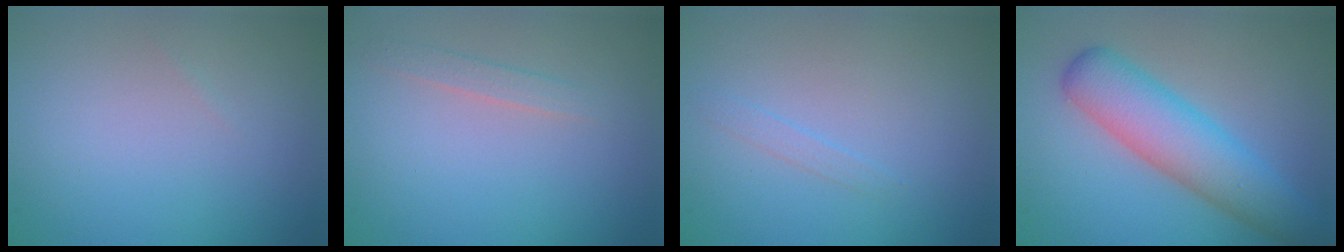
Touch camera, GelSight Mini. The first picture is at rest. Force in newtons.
{"total": 1.2, "press": 1.2, "slide": 0.1}
{"total": 0.8, "press": 0.8, "slide": 0.1}
{"total": 6.5, "press": 6.5, "slide": 0.4}